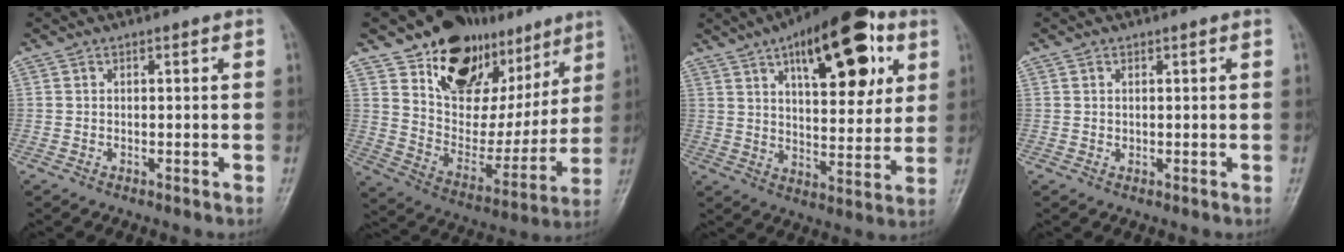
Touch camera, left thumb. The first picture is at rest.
{"total": 23.6, "force": [14.6, 14.6, 11.4], "torque": [-0.111, -0.056, 0.240]}
{"total": 21.8, "force": [9.9, 9.4, 17.0], "torque": [-0.211, -0.023, 0.149]}
{"total": 0.5, "force": [0.3, 0.4, 0.1], "torque": [0.003, -0.001, 0.005]}